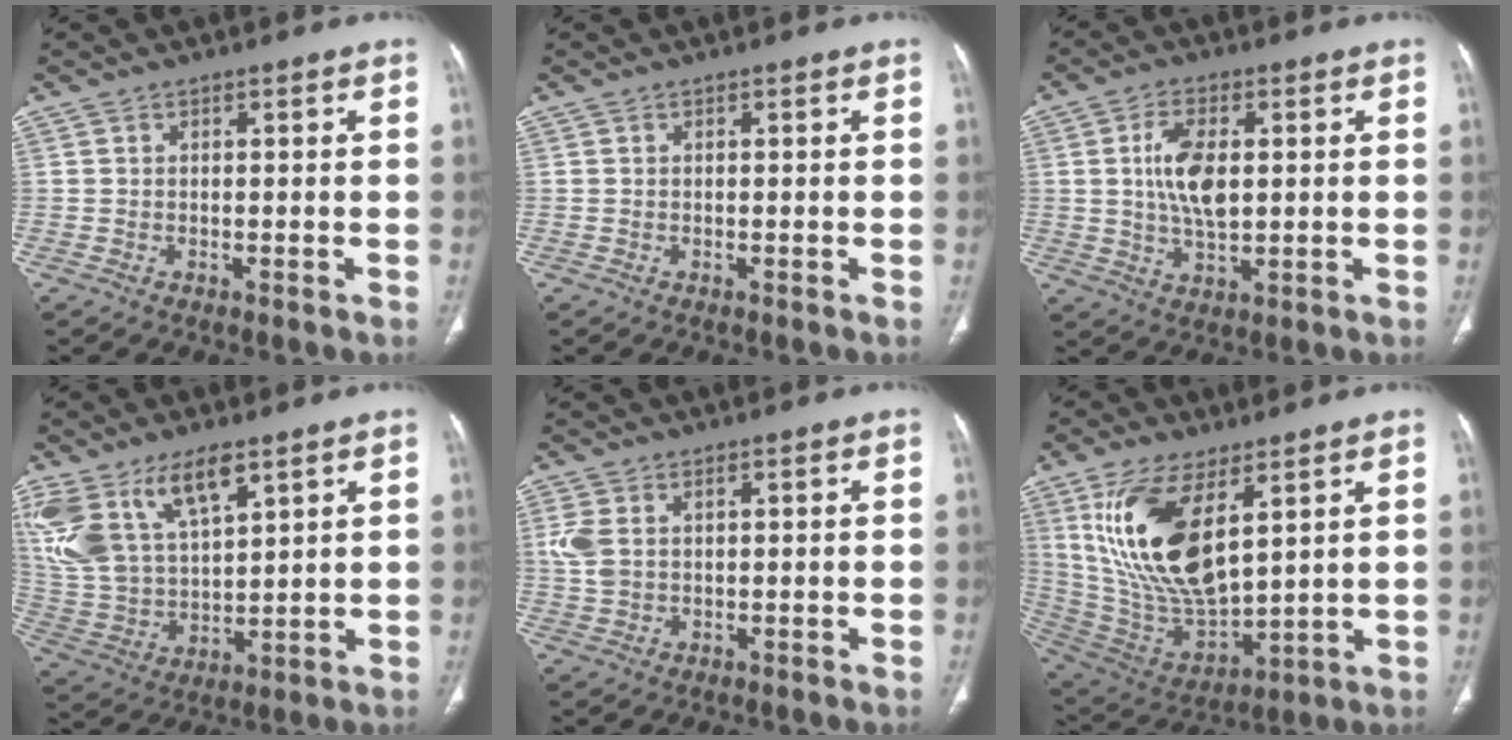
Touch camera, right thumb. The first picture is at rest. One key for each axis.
{"total": 0.0}
{"total": 8.9, "fx": 1.3, "fy": 4.4, "fz": 7.6, "tx": -0.143, "ty": -0.005, "tz": 0.027}
{"total": 17.6, "fx": 9.8, "fy": 8.3, "fz": 12.0, "tx": -0.238, "ty": -0.032, "tz": 0.205}
{"total": 5.0, "fx": 1.4, "fy": 3.2, "fz": 3.6, "tx": -0.095, "ty": 0.005, "tz": 0.033}
{"total": 20.8, "fx": 7.7, "fy": 9.5, "fz": 16.8, "tx": -0.314, "ty": -0.033, "tz": 0.163}